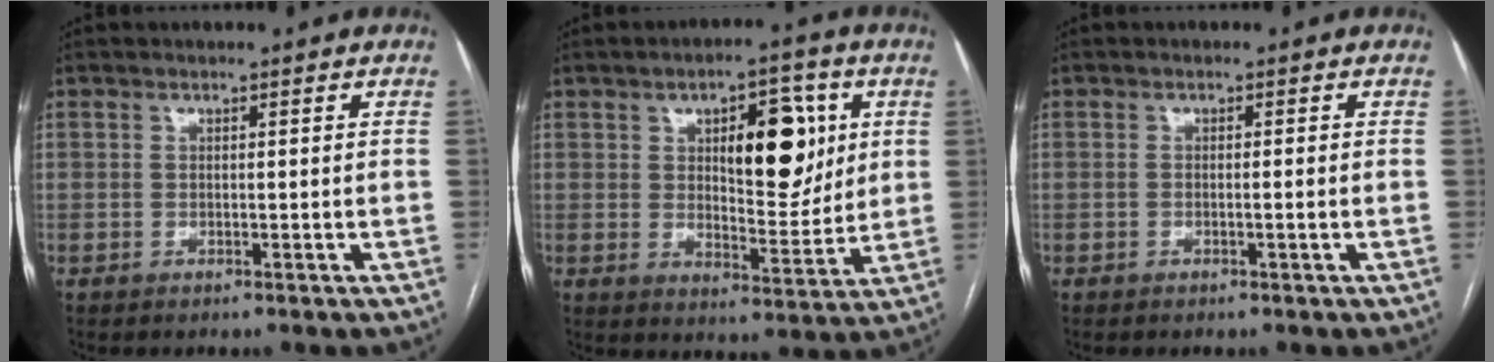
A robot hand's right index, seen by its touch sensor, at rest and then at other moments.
{"total": 11.7, "force": [3.4, 4.5, 10.2], "torque": [-0.143, 0.010, 0.057]}
{"total": 0.8, "force": [-0.2, -0.1, 0.8], "torque": [-0.013, 0.000, -0.003]}